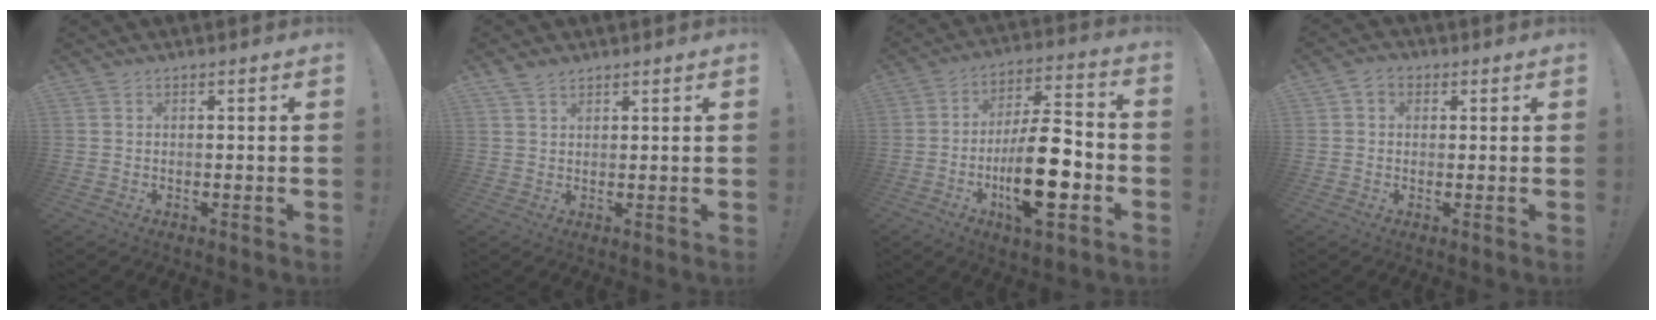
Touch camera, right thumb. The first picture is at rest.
{"total": 2.7, "force": [2.1, 1.3, 1.1], "torque": [-0.025, -0.007, 0.041]}
{"total": 19.0, "force": [-5.7, 6.9, 16.8], "torque": [-0.295, 0.021, -0.090]}
{"total": 3.9, "force": [1.3, 3.1, 2.0], "torque": [-0.035, 0.003, 0.025]}